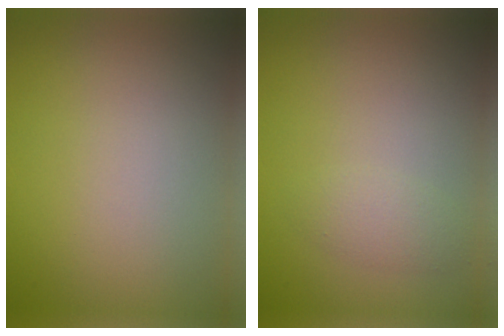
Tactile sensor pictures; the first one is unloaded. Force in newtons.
{"total": 1.5, "press": 1.5, "slide": 0.0}